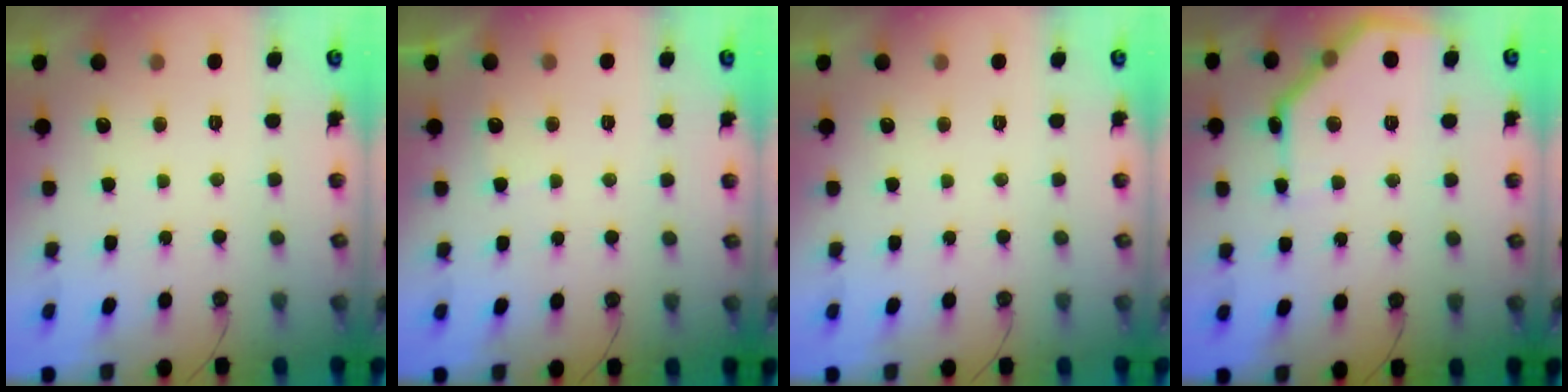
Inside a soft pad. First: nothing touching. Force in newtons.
{"total": 2.2, "press": 2.2, "slide": 0.3}
{"total": 0.0}
{"total": 10.5, "press": 10.5, "slide": 0.3}